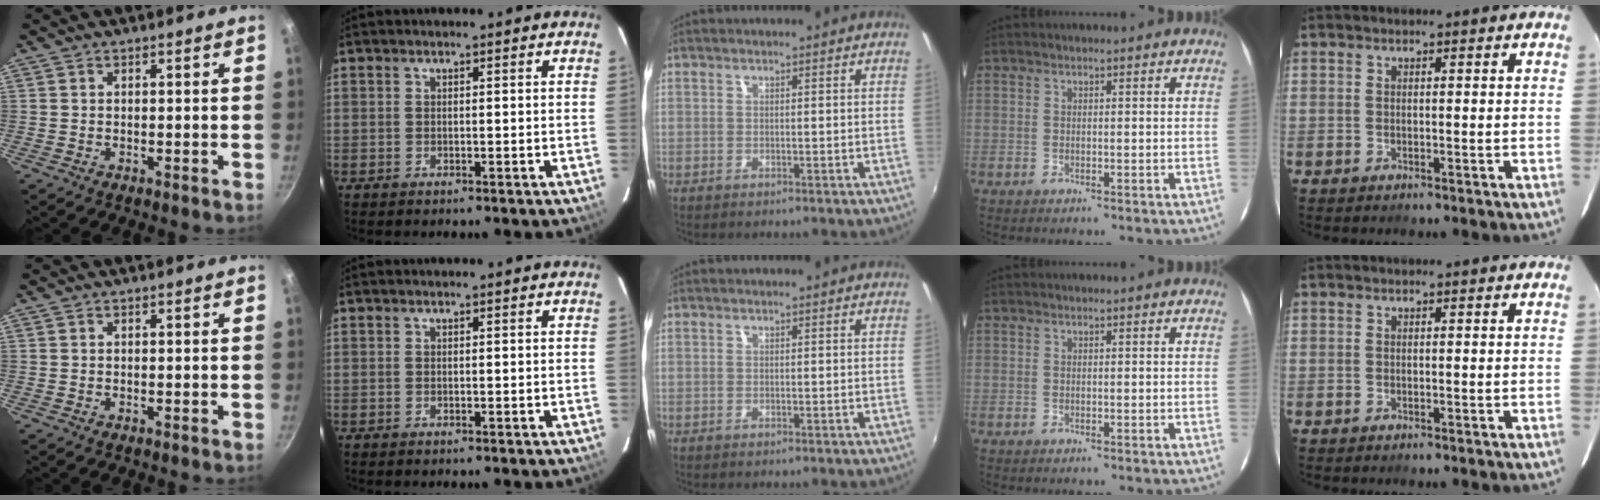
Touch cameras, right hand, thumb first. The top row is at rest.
{}